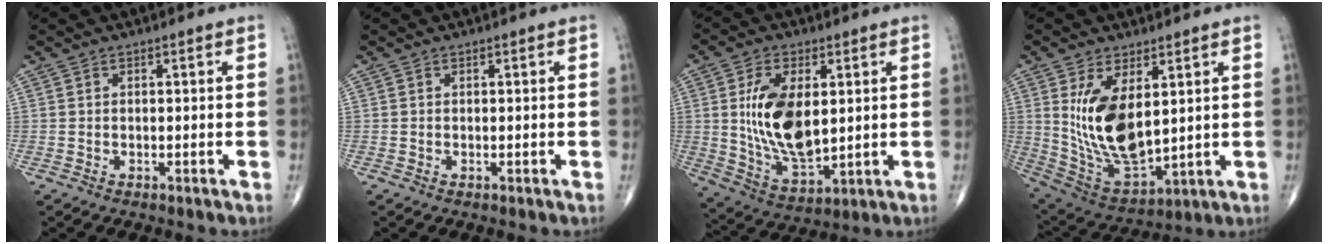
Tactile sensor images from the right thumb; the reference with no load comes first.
{"total": 0.0}
{"total": 15.2, "force": [2.1, 8.0, 12.7], "torque": [-0.228, -0.019, 0.051]}
{"total": 15.1, "force": [3.4, 7.6, 12.7], "torque": [-0.228, -0.024, 0.089]}